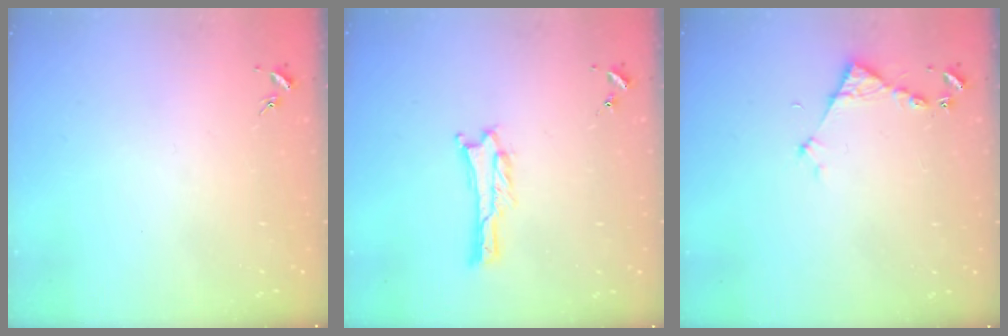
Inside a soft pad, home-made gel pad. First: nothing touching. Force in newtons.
{"total": 1.0, "press": 1.0, "slide": 0.1}
{"total": 3.5, "press": 3.5, "slide": 0.3}